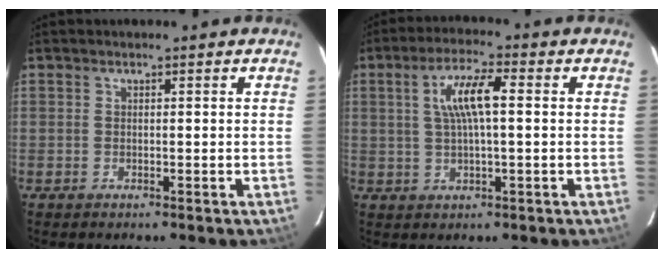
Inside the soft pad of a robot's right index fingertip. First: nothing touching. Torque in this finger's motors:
{"motor_torque": [0.82, -0.23, 0.58, 0.13]}